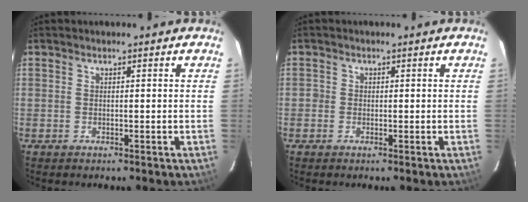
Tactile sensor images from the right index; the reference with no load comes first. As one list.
[{"total": 1.2, "force": [-0.5, 1.1, 0.1], "torque": [-0.002, 0.000, -0.011]}]